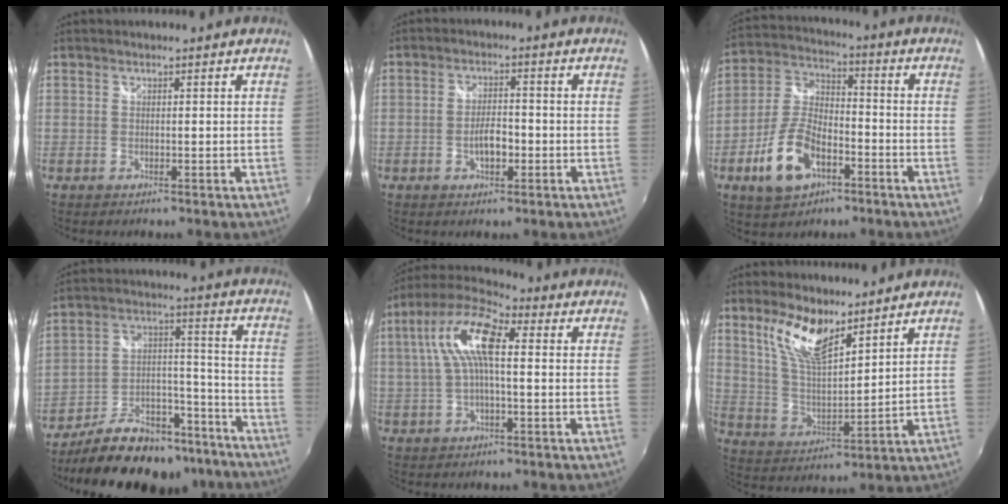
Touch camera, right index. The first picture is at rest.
{"total": 4.4, "force": [-1.6, 1.9, 3.6], "torque": [-0.068, 0.002, -0.025]}
{"total": 12.9, "force": [-6.1, 6.8, 9.2], "torque": [-0.197, 0.011, -0.106]}
{"total": 22.5, "force": [-17.5, 10.5, 9.5], "torque": [-0.172, 0.050, -0.239]}
{"total": 11.8, "force": [1.7, 3.9, 11.0], "torque": [-0.219, 0.026, 0.025]}
{"total": 11.3, "force": [7.6, 3.7, 7.5], "torque": [-0.147, 0.005, 0.153]}